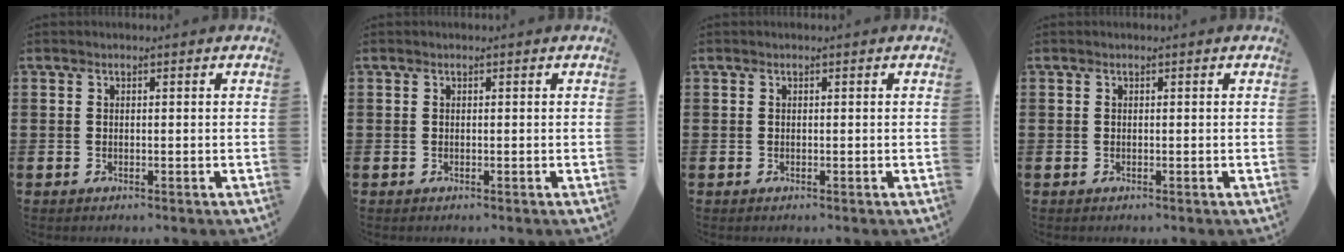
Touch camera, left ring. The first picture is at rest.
{"total": 0.0}
{"total": 0.0}
{"total": 0.0}